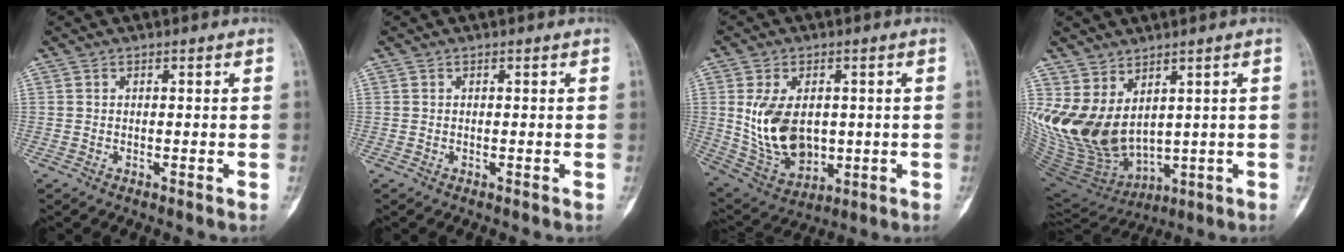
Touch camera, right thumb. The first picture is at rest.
{"total": 0.0}
{"total": 13.5, "force": [0.8, 9.0, 10.0], "torque": [-0.162, -0.009, 0.040]}
{"total": 17.0, "force": [3.9, 10.7, 12.5], "torque": [-0.261, -0.037, 0.114]}